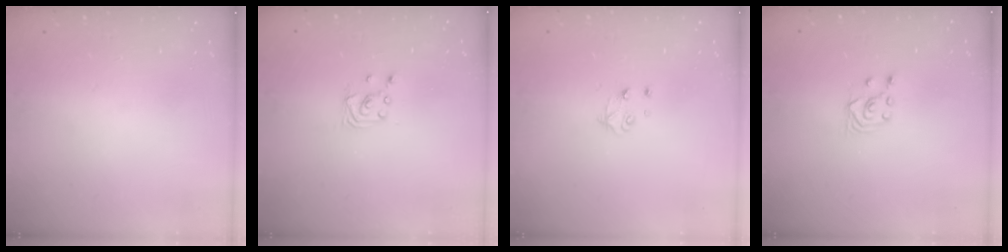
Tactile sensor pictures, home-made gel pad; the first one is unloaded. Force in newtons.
{"total": 2.5, "press": 2.5, "slide": 0.2}
{"total": 4.3, "press": 4.3, "slide": 0.5}
{"total": 2.6, "press": 2.5, "slide": 1.0}